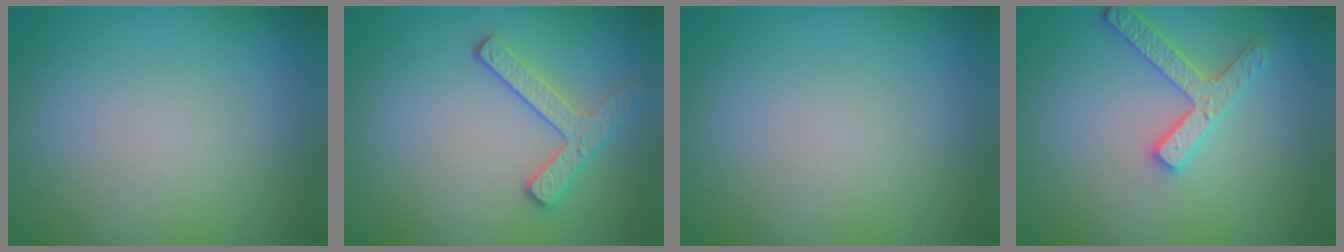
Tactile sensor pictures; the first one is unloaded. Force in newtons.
{"total": 2.5, "press": 2.4, "slide": 0.5}
{"total": 0.0}
{"total": 3.7, "press": 3.0, "slide": 2.2}